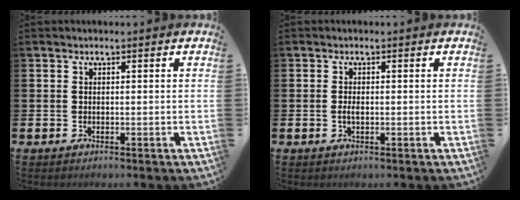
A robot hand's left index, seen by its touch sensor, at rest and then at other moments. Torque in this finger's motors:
{"motor_torque": [0.30, 0.06, 0.06, 0.01]}